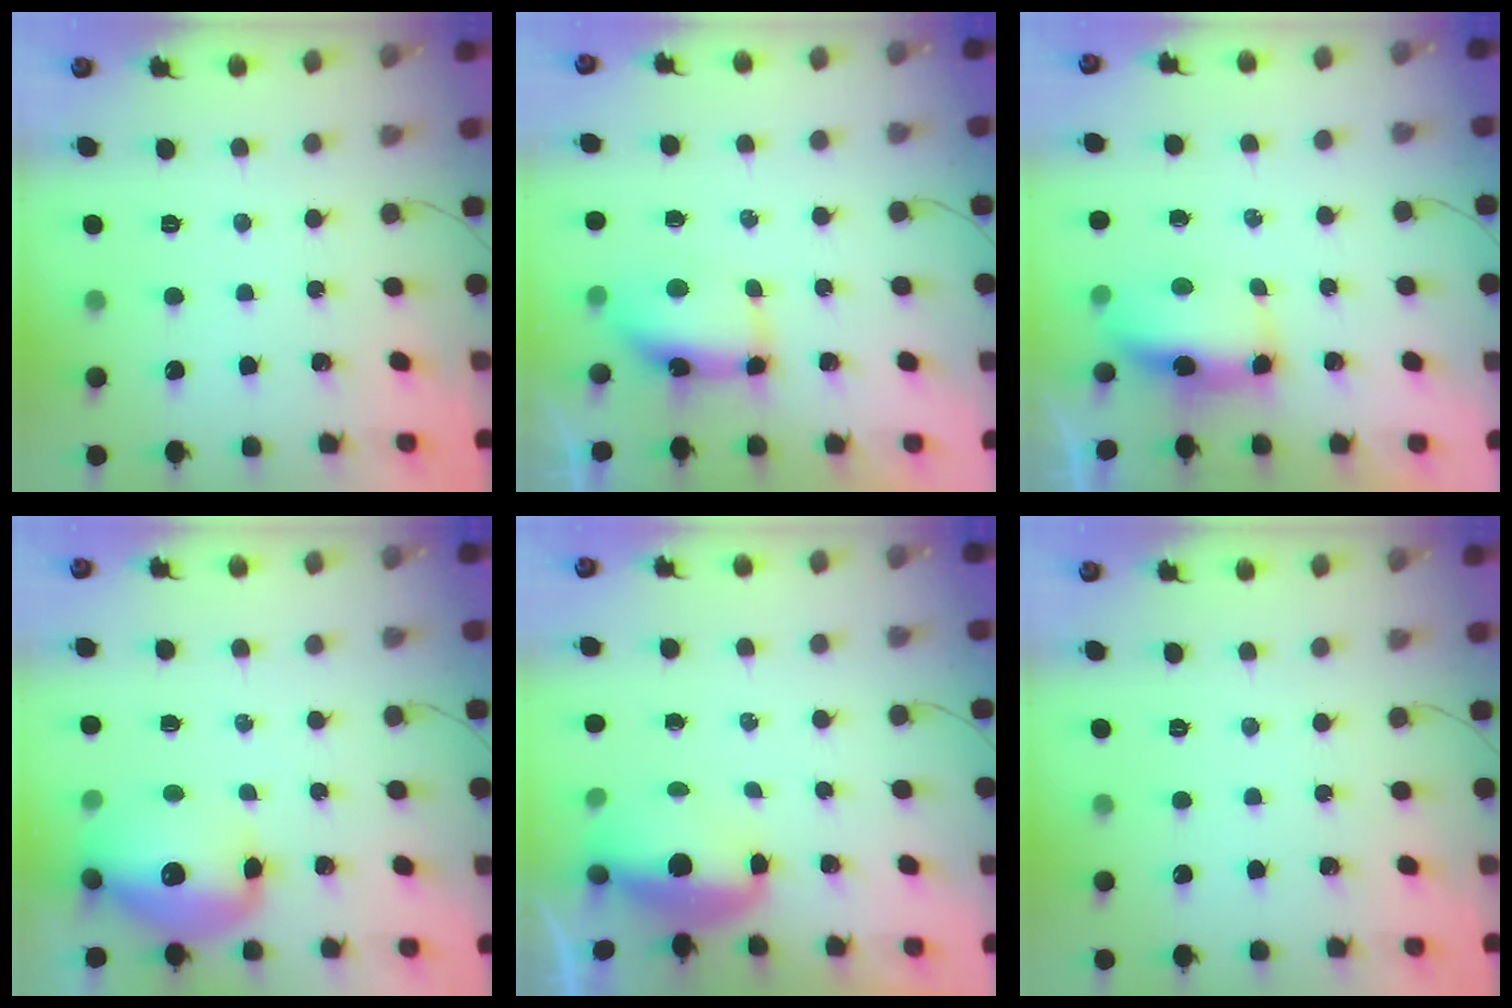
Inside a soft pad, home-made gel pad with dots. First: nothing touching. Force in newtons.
{"total": 7.2, "press": 7.2, "slide": 0.7}
{"total": 7.4, "press": 7.4, "slide": 0.6}
{"total": 13.4, "press": 13.1, "slide": 2.9}
{"total": 5.3, "press": 5.3, "slide": 0.6}
{"total": 0.0}